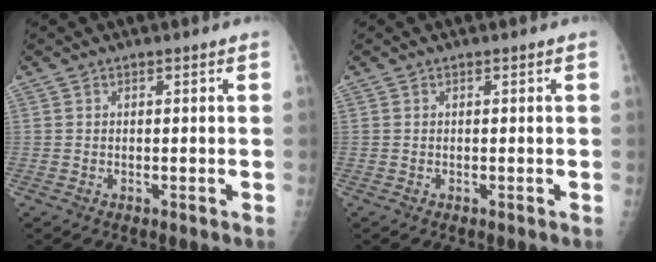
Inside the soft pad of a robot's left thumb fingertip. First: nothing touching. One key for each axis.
{"total": 0.0}